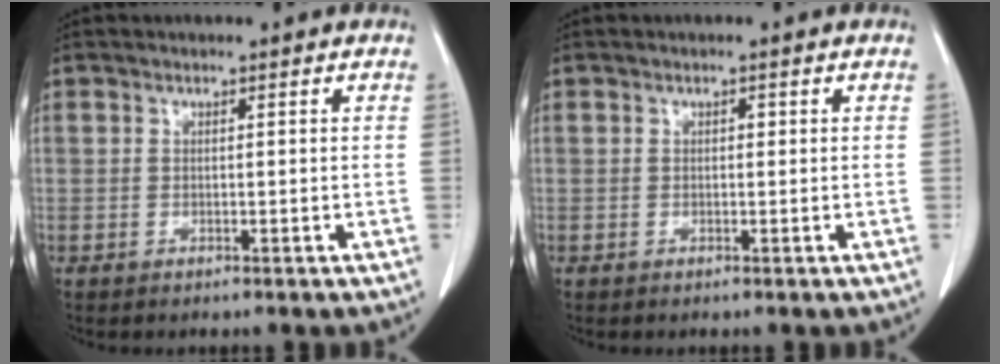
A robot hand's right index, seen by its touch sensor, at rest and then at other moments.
{"total": 0.5, "force": [0.1, 0.3, 0.4], "torque": [-0.005, 0.002, 0.001]}